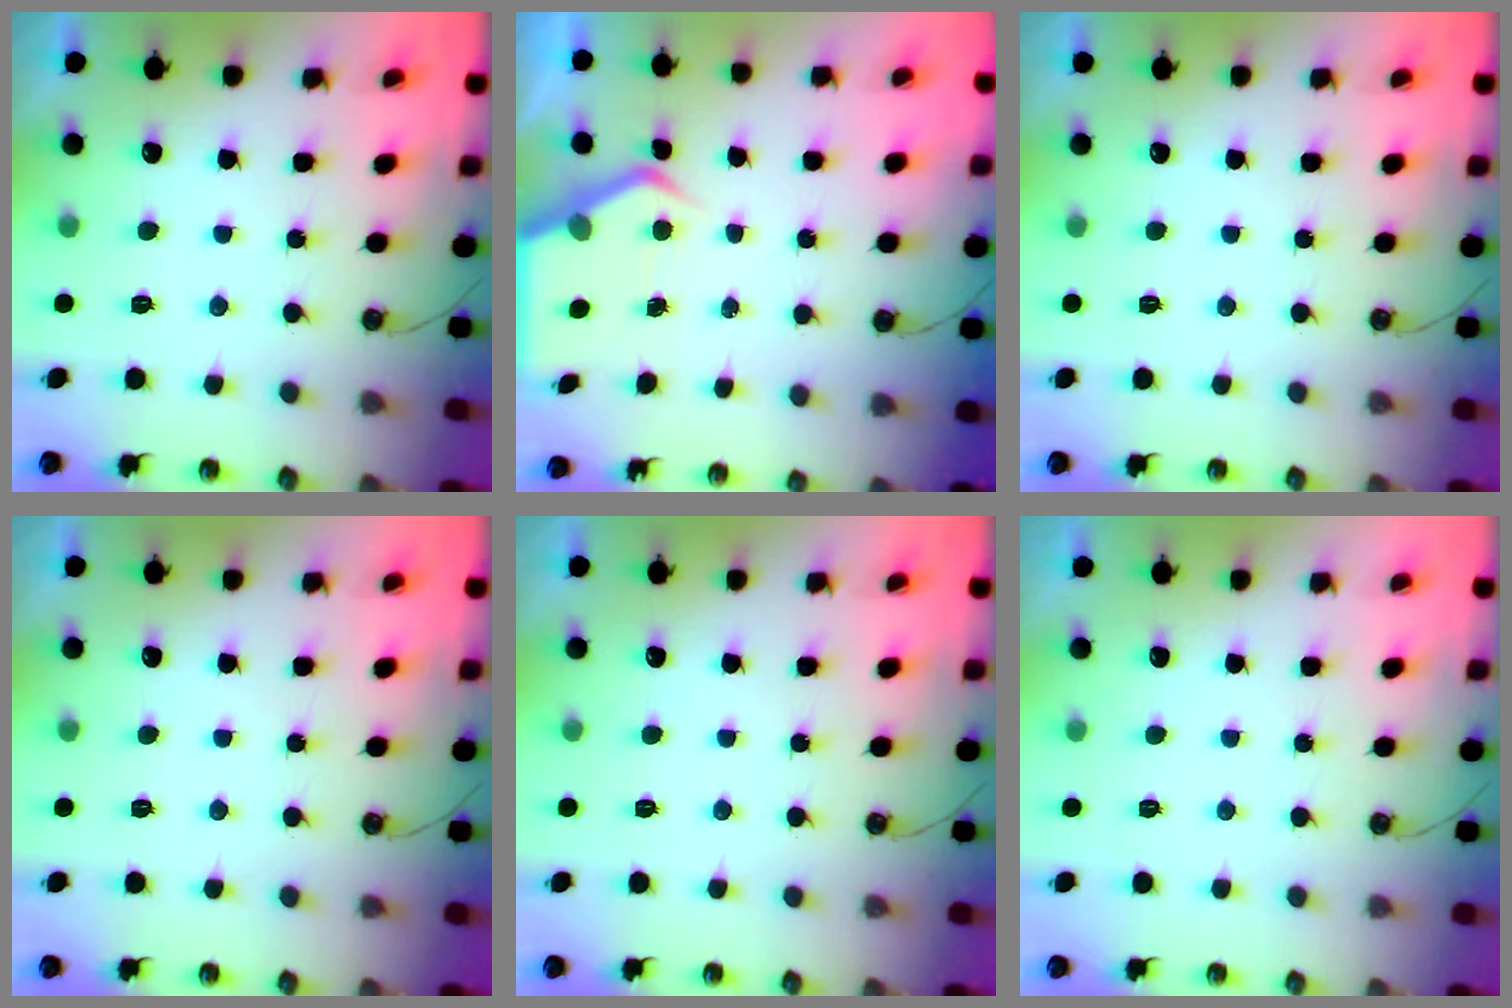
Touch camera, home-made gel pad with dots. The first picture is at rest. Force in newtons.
{"total": 4.7, "press": 4.6, "slide": 0.4}
{"total": 0.0}
{"total": 0.0}
{"total": 0.0}
{"total": 0.0}